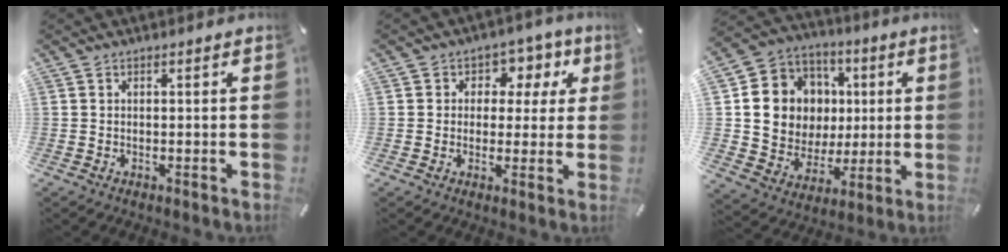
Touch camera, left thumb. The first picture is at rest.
{"total": 7.4, "force": [1.6, 6.4, 3.4], "torque": [-0.035, -0.002, 0.021]}
{"total": 13.9, "force": [1.8, 13.2, 4.0], "torque": [-0.071, -0.007, 0.049]}